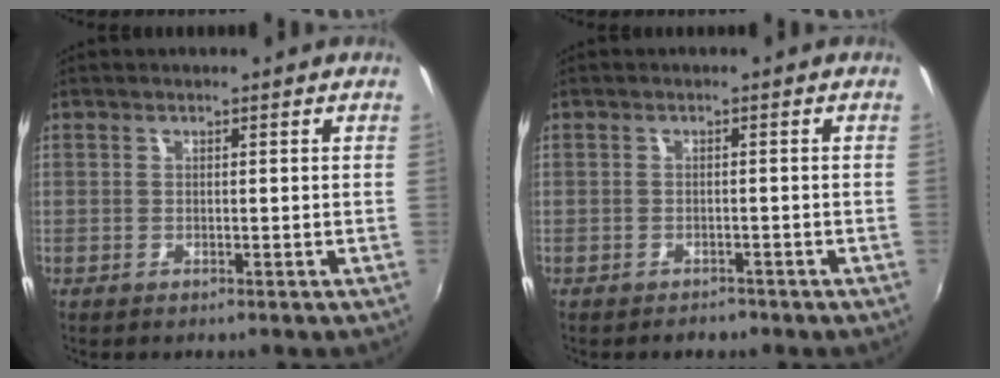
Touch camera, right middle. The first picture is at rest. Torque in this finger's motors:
{"motor_torque": [0.28, -0.96, -0.07, -0.01]}